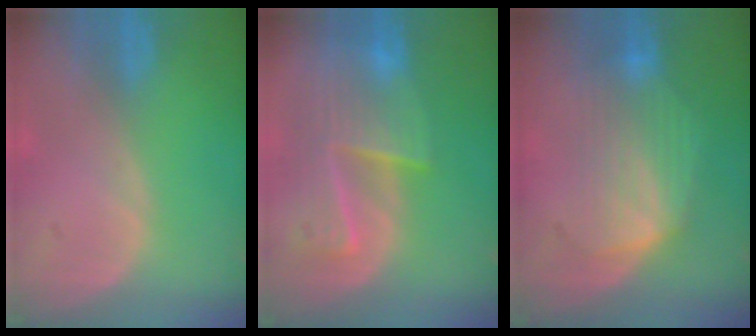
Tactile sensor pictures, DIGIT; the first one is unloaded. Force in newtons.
{"total": 9.4, "press": 8.3, "slide": 4.3}
{"total": 7.2, "press": 7.1, "slide": 1.0}